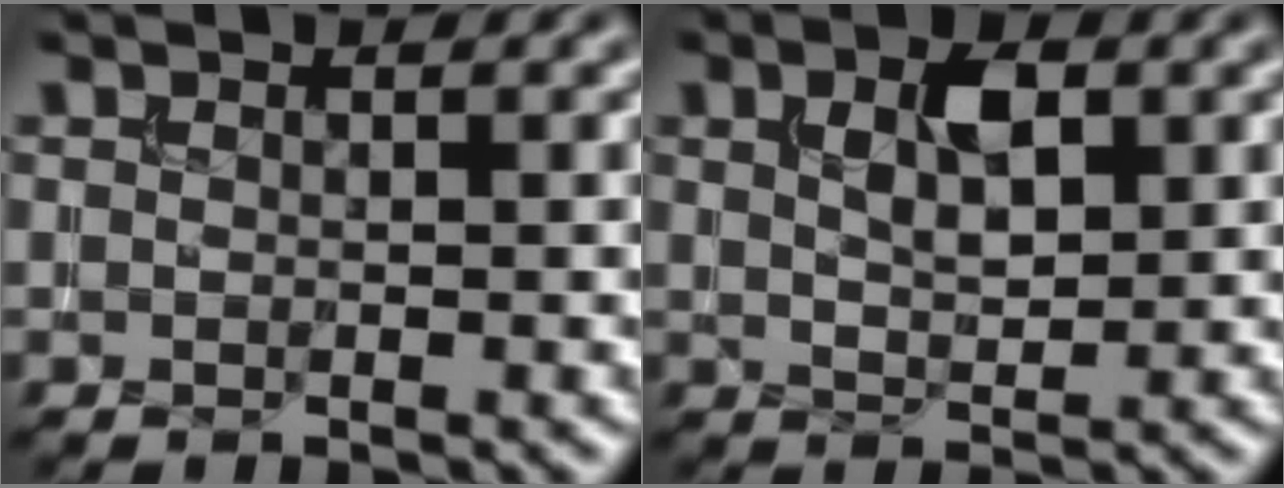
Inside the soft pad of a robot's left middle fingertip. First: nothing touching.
{"total": 3.7, "force": [1.3, 1.8, 3.0], "torque": [-0.058, 0.000, 0.025]}